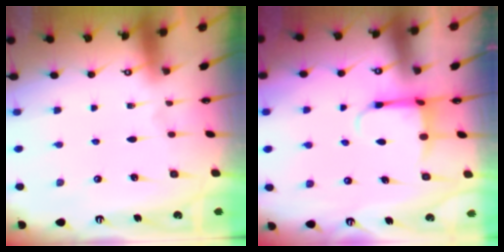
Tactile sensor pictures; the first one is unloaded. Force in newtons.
{"total": 5.2, "press": 5.1, "slide": 1.1}